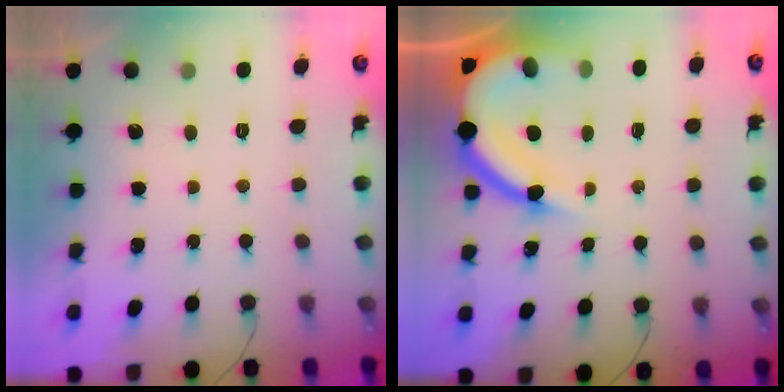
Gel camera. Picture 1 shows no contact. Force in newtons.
{"total": 14.4, "press": 14.3, "slide": 1.5}